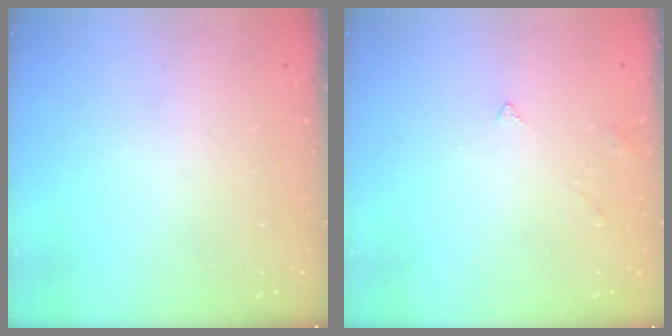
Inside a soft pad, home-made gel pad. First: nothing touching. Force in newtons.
{"total": 2.1, "press": 2.1, "slide": 0.4}